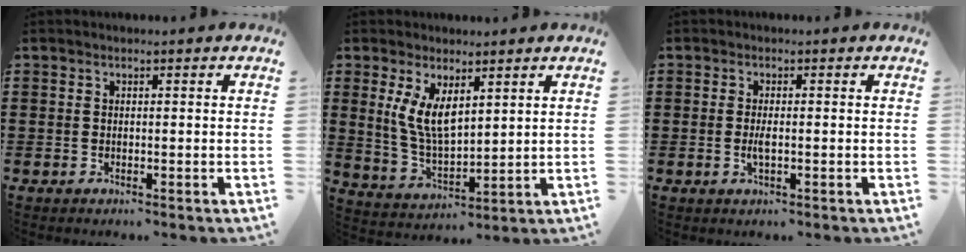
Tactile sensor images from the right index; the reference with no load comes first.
{"total": 6.5, "force": [2.8, 3.0, 5.1], "torque": [-0.114, -0.005, 0.051]}
{"total": 2.0, "force": [-0.3, 0.6, 1.9], "torque": [-0.051, -0.007, -0.011]}